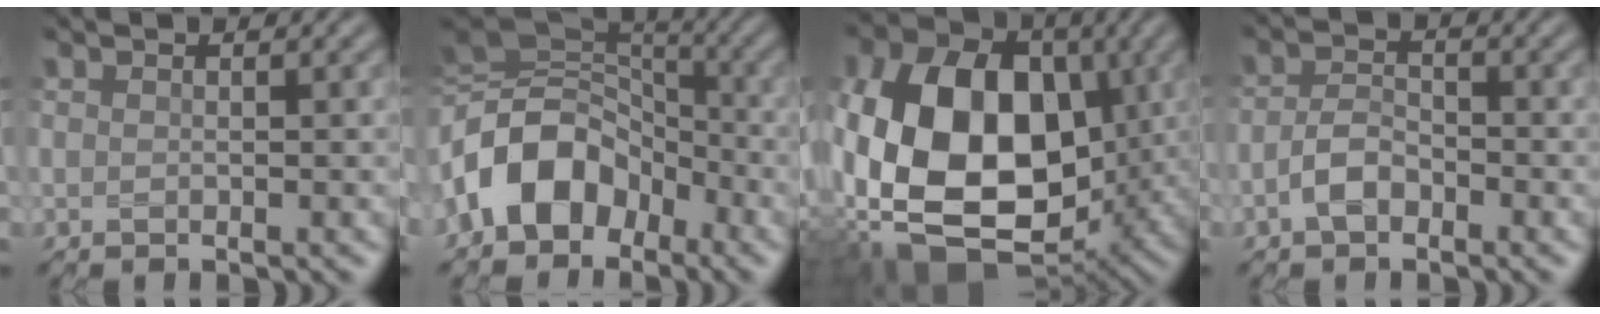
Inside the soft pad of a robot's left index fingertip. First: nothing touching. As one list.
[{"total": 9.9, "force": [-3.7, 7.3, 5.6], "torque": [-0.096, 0.014, -0.087]}, {"total": 16.5, "force": [-0.3, 11.6, 11.7], "torque": [-0.234, -0.017, -0.010]}, {"total": 2.5, "force": [-1.2, 1.5, 1.6], "torque": [-0.034, 0.006, -0.030]}]